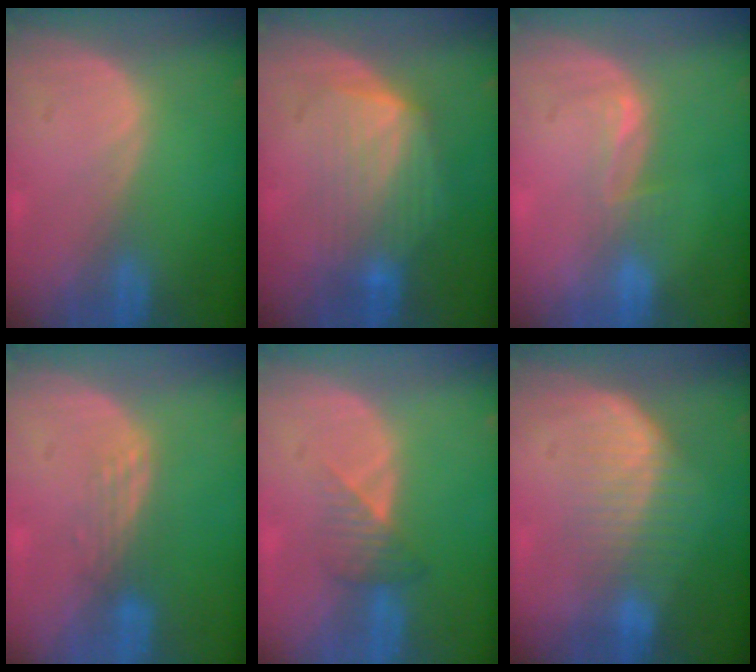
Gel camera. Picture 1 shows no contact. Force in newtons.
{"total": 6.9, "press": 6.8, "slide": 0.5}
{"total": 2.6, "press": 2.0, "slide": 1.6}
{"total": 3.0, "press": 2.5, "slide": 1.7}
{"total": 3.3, "press": 3.1, "slide": 1.3}
{"total": 6.8, "press": 6.3, "slide": 2.5}